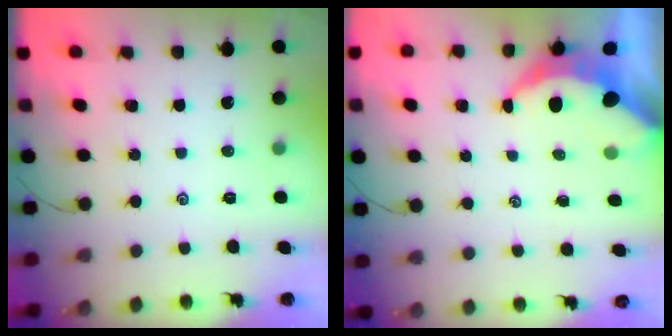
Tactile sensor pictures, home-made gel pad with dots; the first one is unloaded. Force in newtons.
{"total": 6.1, "press": 6.1, "slide": 0.6}